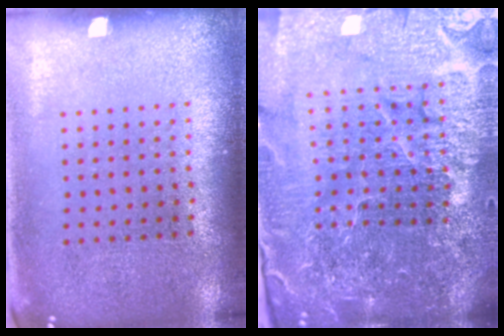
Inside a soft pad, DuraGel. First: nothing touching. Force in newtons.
{"total": 6.3, "press": 5.6, "slide": 2.9}